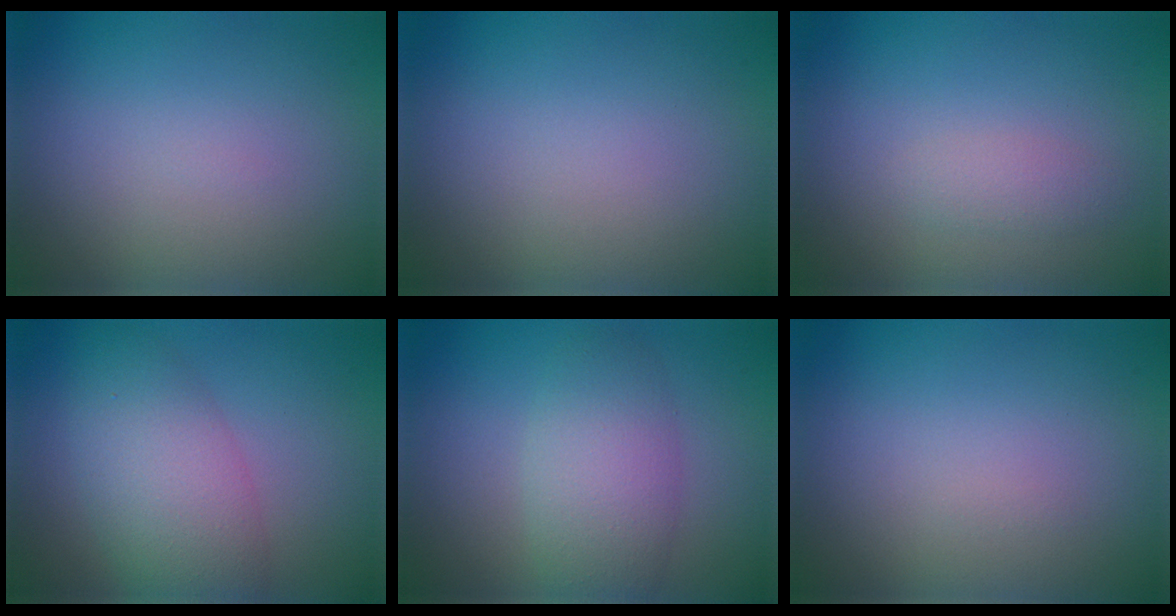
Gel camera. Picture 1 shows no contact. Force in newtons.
{"total": 0.0}
{"total": 1.2, "press": 1.2, "slide": 0.1}
{"total": 5.9, "press": 5.9, "slide": 0.4}
{"total": 4.4, "press": 4.4, "slide": 0.2}
{"total": 0.0}